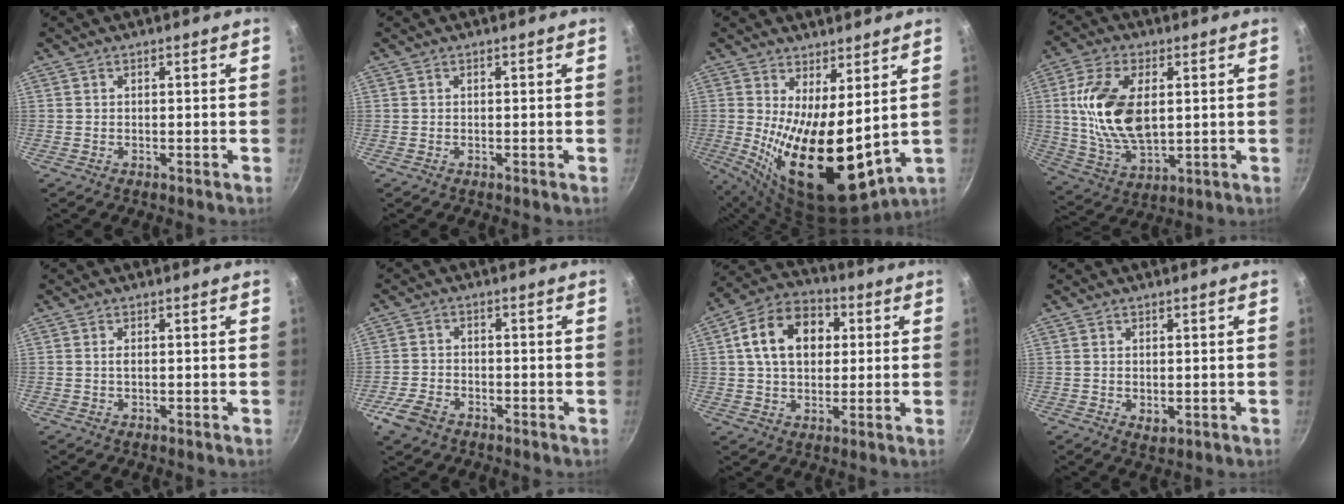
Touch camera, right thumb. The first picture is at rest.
{"total": 0.0}
{"total": 16.4, "force": [2.1, 6.6, 14.8], "torque": [-0.215, -0.044, 0.053]}
{"total": 15.9, "force": [2.3, 8.8, 13.0], "torque": [-0.238, -0.007, 0.050]}
{"total": 0.7, "force": [0.0, 0.2, 0.7], "torque": [-0.016, 0.001, 0.000]}
{"total": 5.7, "force": [-3.5, 3.4, 2.9], "torque": [-0.063, 0.022, -0.069]}
{"total": 14.2, "force": [3.0, 10.1, 9.4], "torque": [-0.130, 0.018, 0.036]}
{"total": 2.3, "force": [-0.1, 1.4, 1.8], "torque": [-0.027, -0.007, 0.000]}